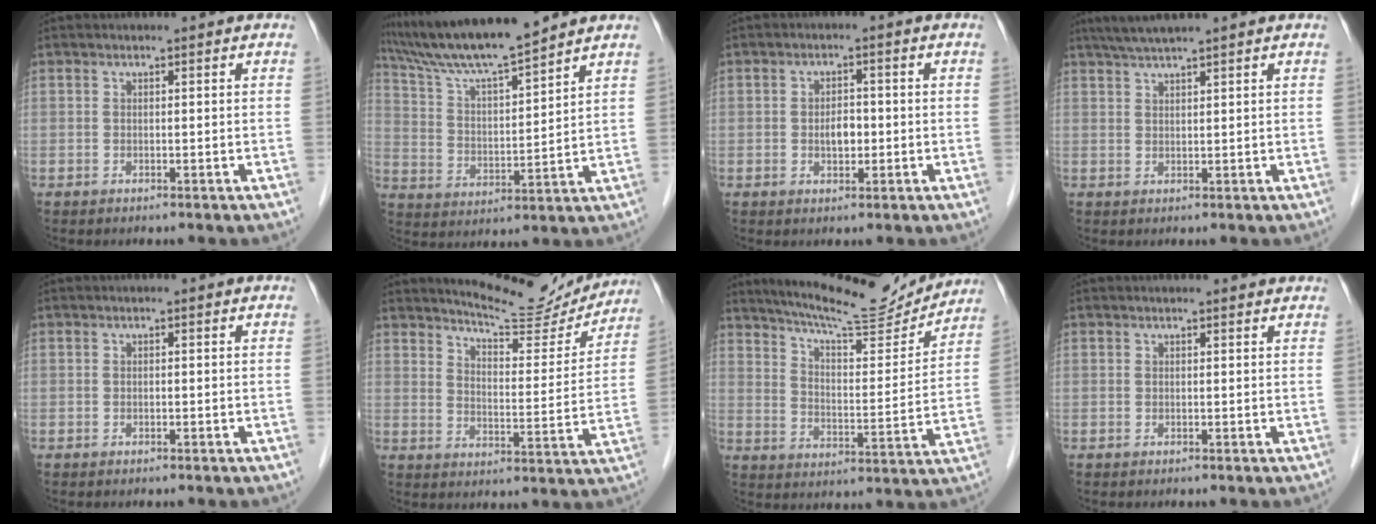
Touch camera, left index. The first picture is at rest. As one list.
[{"total": 12.6, "force": [11.3, -0.4, 5.5], "torque": [-0.107, 0.009, 0.209]}, {"total": 3.0, "force": [-0.6, 1.7, 2.3], "torque": [-0.038, 0.001, -0.007]}, {"total": 4.9, "force": [4.1, -0.4, 2.7], "torque": [-0.051, 0.024, 0.077]}, {"total": 0.0}, {"total": 14.0, "force": [13.4, 2.5, 3.5], "torque": [-0.048, -0.031, 0.174]}, {"total": 15.9, "force": [15.0, 1.8, 5.1], "torque": [-0.085, -0.019, 0.219]}, {"total": 3.1, "force": [3.0, 0.5, 0.8], "torque": [-0.011, 0.012, 0.030]}]